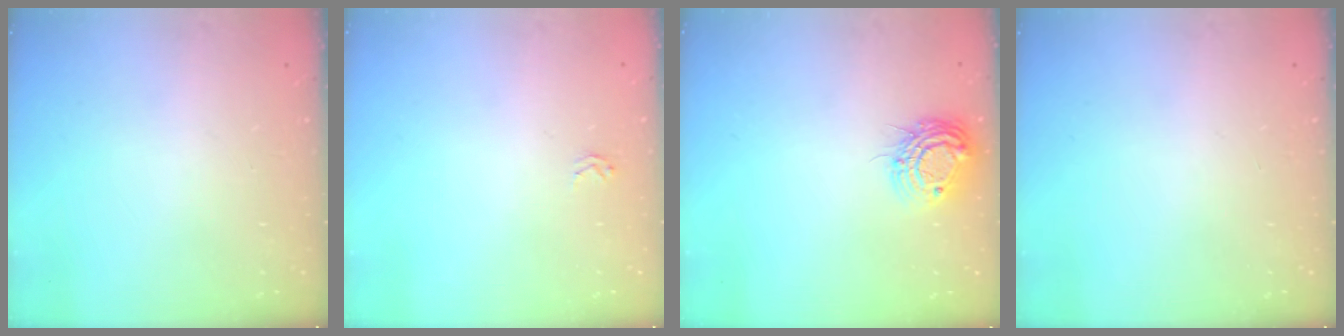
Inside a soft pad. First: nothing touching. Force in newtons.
{"total": 1.6, "press": 1.6, "slide": 0.2}
{"total": 11.0, "press": 11.0, "slide": 1.0}
{"total": 0.0}